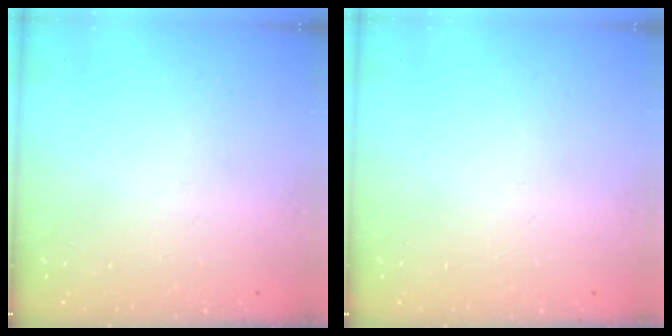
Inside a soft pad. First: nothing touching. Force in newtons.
{"total": 0.0}